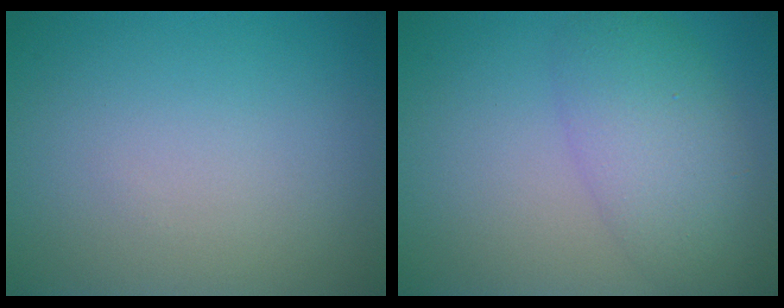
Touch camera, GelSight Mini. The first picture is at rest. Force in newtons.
{"total": 5.2, "press": 5.1, "slide": 0.3}